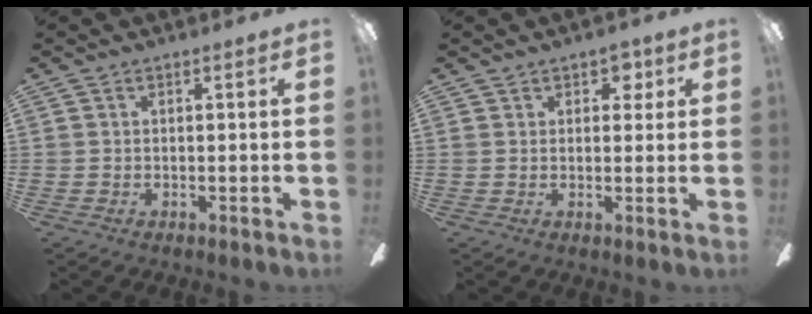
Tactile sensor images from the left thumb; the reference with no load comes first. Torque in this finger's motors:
{"motor_torque": [0.11, 0.21, -0.17, 0.00, 0.00]}